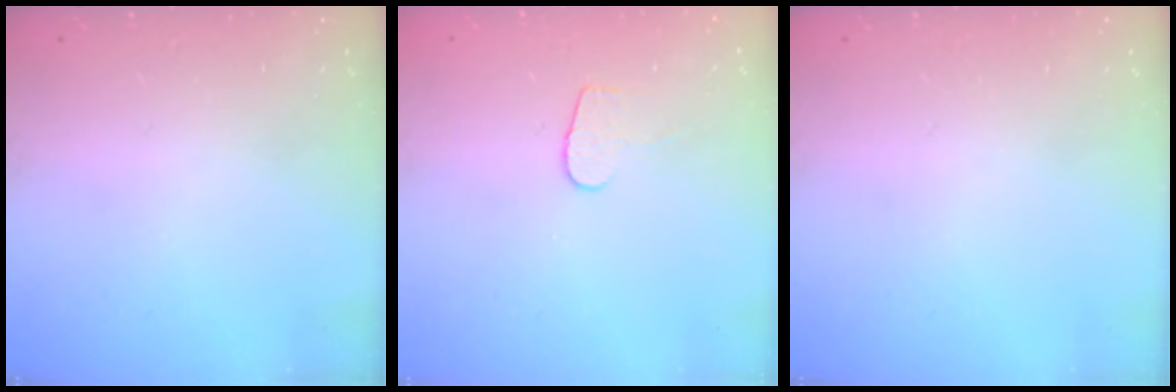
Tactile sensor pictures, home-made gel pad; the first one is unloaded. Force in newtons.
{"total": 5.4, "press": 5.4, "slide": 0.6}
{"total": 0.0}